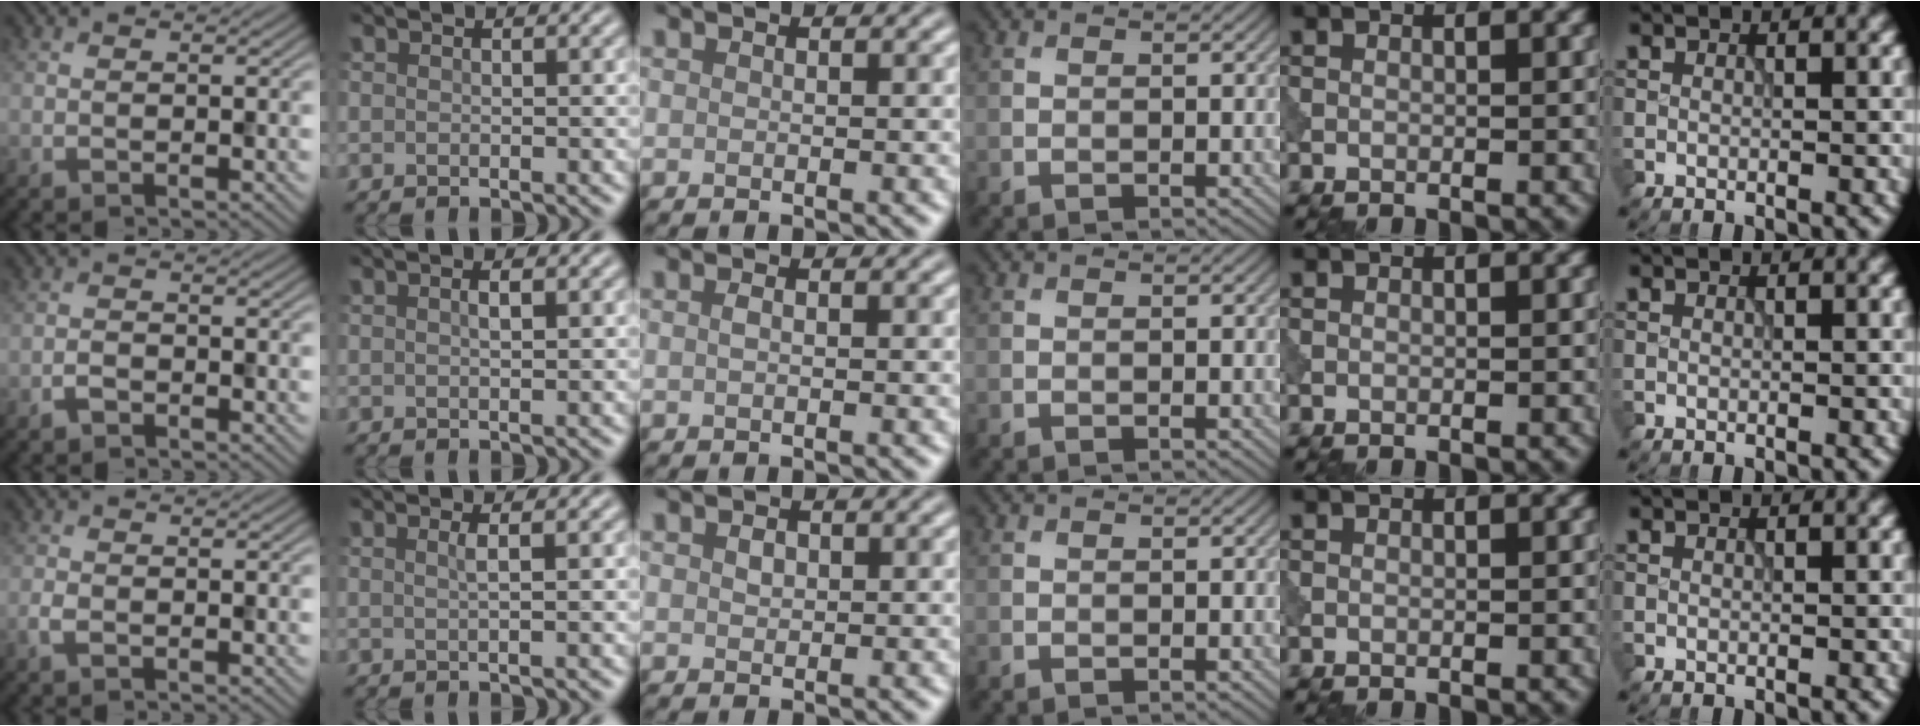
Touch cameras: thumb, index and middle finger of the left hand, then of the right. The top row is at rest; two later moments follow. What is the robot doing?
{"motion": "dispense", "object": "pipette"}